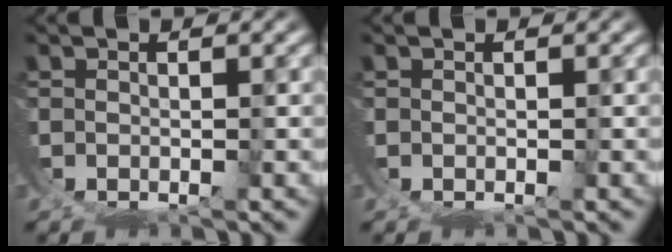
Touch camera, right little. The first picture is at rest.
{"total": 0.0}